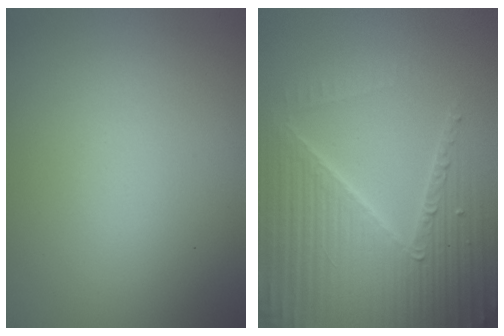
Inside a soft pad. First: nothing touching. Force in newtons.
{"total": 6.4, "press": 6.2, "slide": 1.5}